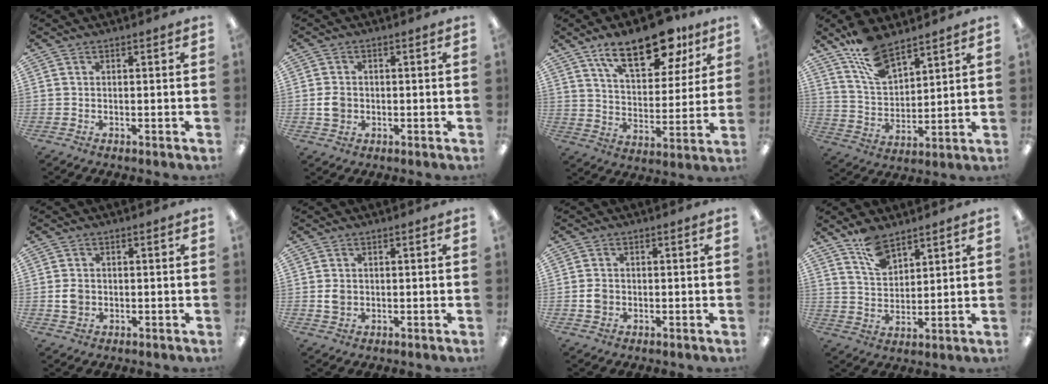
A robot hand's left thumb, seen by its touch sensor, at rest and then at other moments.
{"total": 3.7, "force": [-0.4, 3.0, 2.0], "torque": [-0.027, 0.004, -0.007]}
{"total": 19.6, "force": [12.3, 8.8, 12.5], "torque": [-0.186, -0.054, 0.203]}
{"total": 12.7, "force": [9.5, 5.5, 6.5], "torque": [-0.128, -0.044, 0.177]}
{"total": 3.3, "force": [-0.2, 2.8, 1.8], "torque": [-0.024, 0.003, -0.005]}
{"total": 2.7, "force": [0.1, 2.3, 1.5], "torque": [-0.021, 0.002, 0.000]}
{"total": 2.7, "force": [-0.3, 2.2, 1.4], "torque": [-0.017, 0.002, -0.008]}
{"total": 8.3, "force": [6.4, 3.9, 3.7], "torque": [-0.067, -0.031, 0.117]}